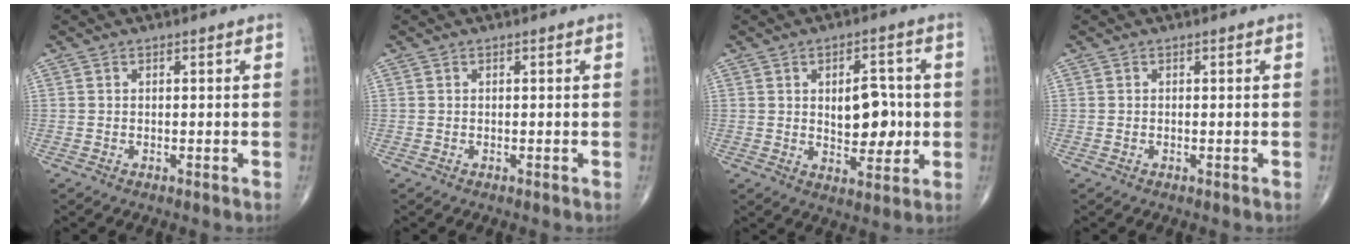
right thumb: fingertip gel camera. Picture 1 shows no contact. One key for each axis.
{"total": 0.0}
{"total": 9.2, "fx": 0.4, "fy": 5.2, "fz": 7.5, "tx": -0.076, "ty": -0.003, "tz": 0.013}
{"total": 0.0}